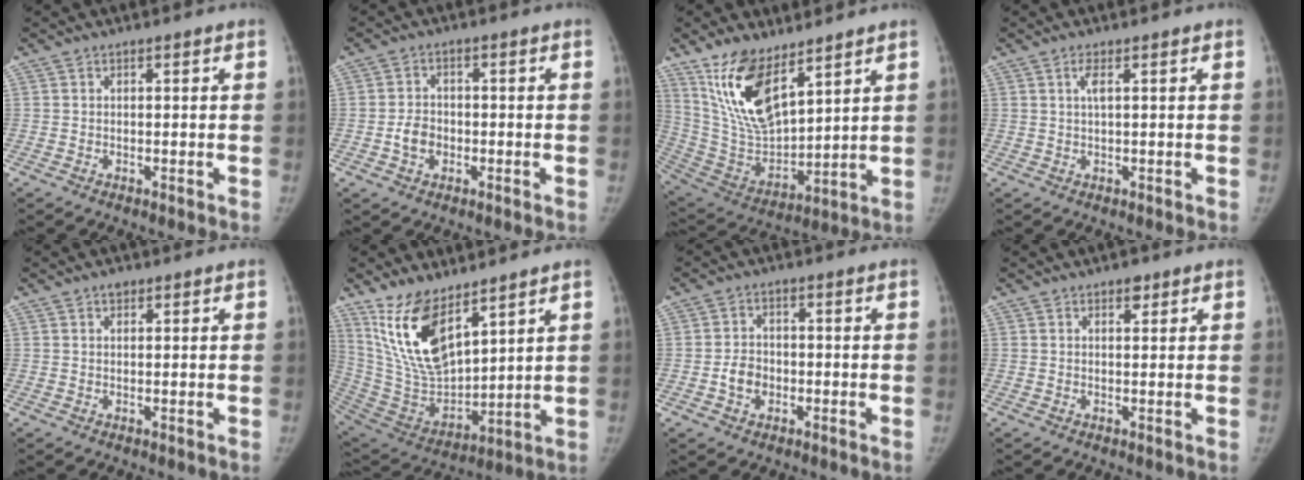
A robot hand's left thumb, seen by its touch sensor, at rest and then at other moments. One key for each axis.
{"total": 4.4, "fx": -1.2, "fy": 3.4, "fz": 2.5, "tx": -0.034, "ty": 0.013, "tz": -0.023}
{"total": 16.6, "fx": 10.3, "fy": 6.9, "fz": 11.1, "tx": -0.185, "ty": -0.055, "tz": 0.218}
{"total": 1.8, "fx": 0.7, "fy": 0.3, "fz": 1.7, "tx": -0.040, "ty": 0.003, "tz": 0.015}
{"total": 1.5, "fx": 0.9, "fy": 0.9, "fz": 0.8, "tx": -0.007, "ty": -0.003, "tz": 0.013}
{"total": 16.8, "fx": 10.6, "fy": 7.0, "fz": 11.1, "tx": -0.185, "ty": -0.059, "tz": 0.226}
{"total": 4.5, "fx": -1.2, "fy": 3.6, "fz": 2.5, "tx": -0.032, "ty": 0.013, "tz": -0.024}
{"total": 1.9, "fx": 1.2, "fy": 1.0, "fz": 1.1, "tx": -0.007, "ty": -0.005, "tz": 0.016}